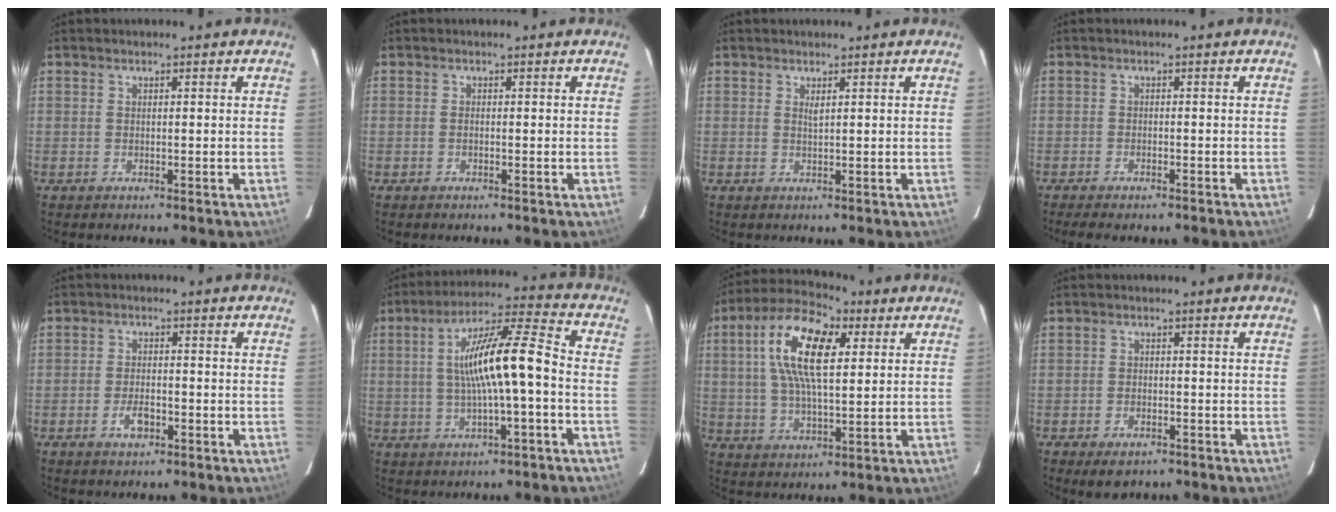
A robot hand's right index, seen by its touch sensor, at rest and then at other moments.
{"total": 0.5, "force": [-0.4, 0.4, 0.2], "torque": [-0.003, 0.001, -0.009]}
{"total": 0.8, "force": [0.4, 0.2, 0.7], "torque": [-0.013, 0.002, 0.008]}
{"total": 5.0, "force": [-4.2, 1.4, 2.4], "torque": [-0.058, -0.014, -0.063]}
{"total": 3.7, "force": [-1.9, 2.0, 2.5], "torque": [-0.052, 0.001, -0.033]}
{"total": 12.9, "force": [-0.9, 1.6, 12.7], "torque": [-0.223, 0.023, -0.011]}
{"total": 15.0, "force": [4.5, 6.4, 12.8], "torque": [-0.243, 0.026, 0.071]}
{"total": 4.7, "force": [-3.3, 2.6, 2.2], "torque": [-0.051, -0.005, -0.046]}